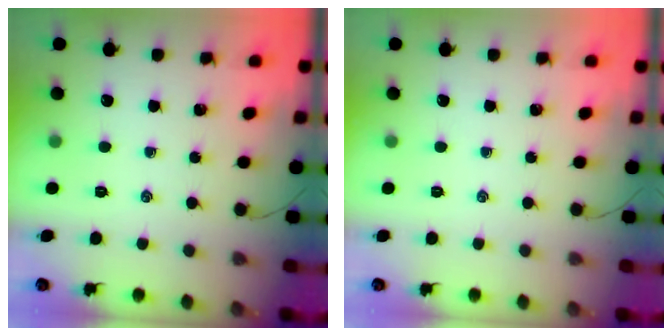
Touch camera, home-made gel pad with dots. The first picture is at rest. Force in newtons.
{"total": 0.0}